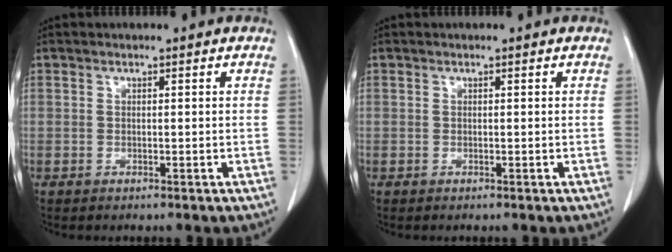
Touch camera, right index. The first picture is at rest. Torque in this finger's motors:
{"motor_torque": [-0.04, 0.02, -0.01, 0.00]}